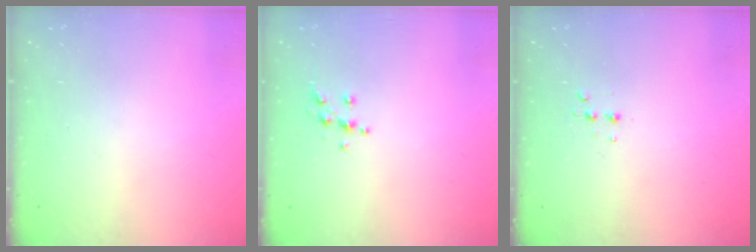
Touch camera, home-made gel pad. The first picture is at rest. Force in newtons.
{"total": 6.4, "press": 6.4, "slide": 0.5}
{"total": 3.6, "press": 3.5, "slide": 1.1}